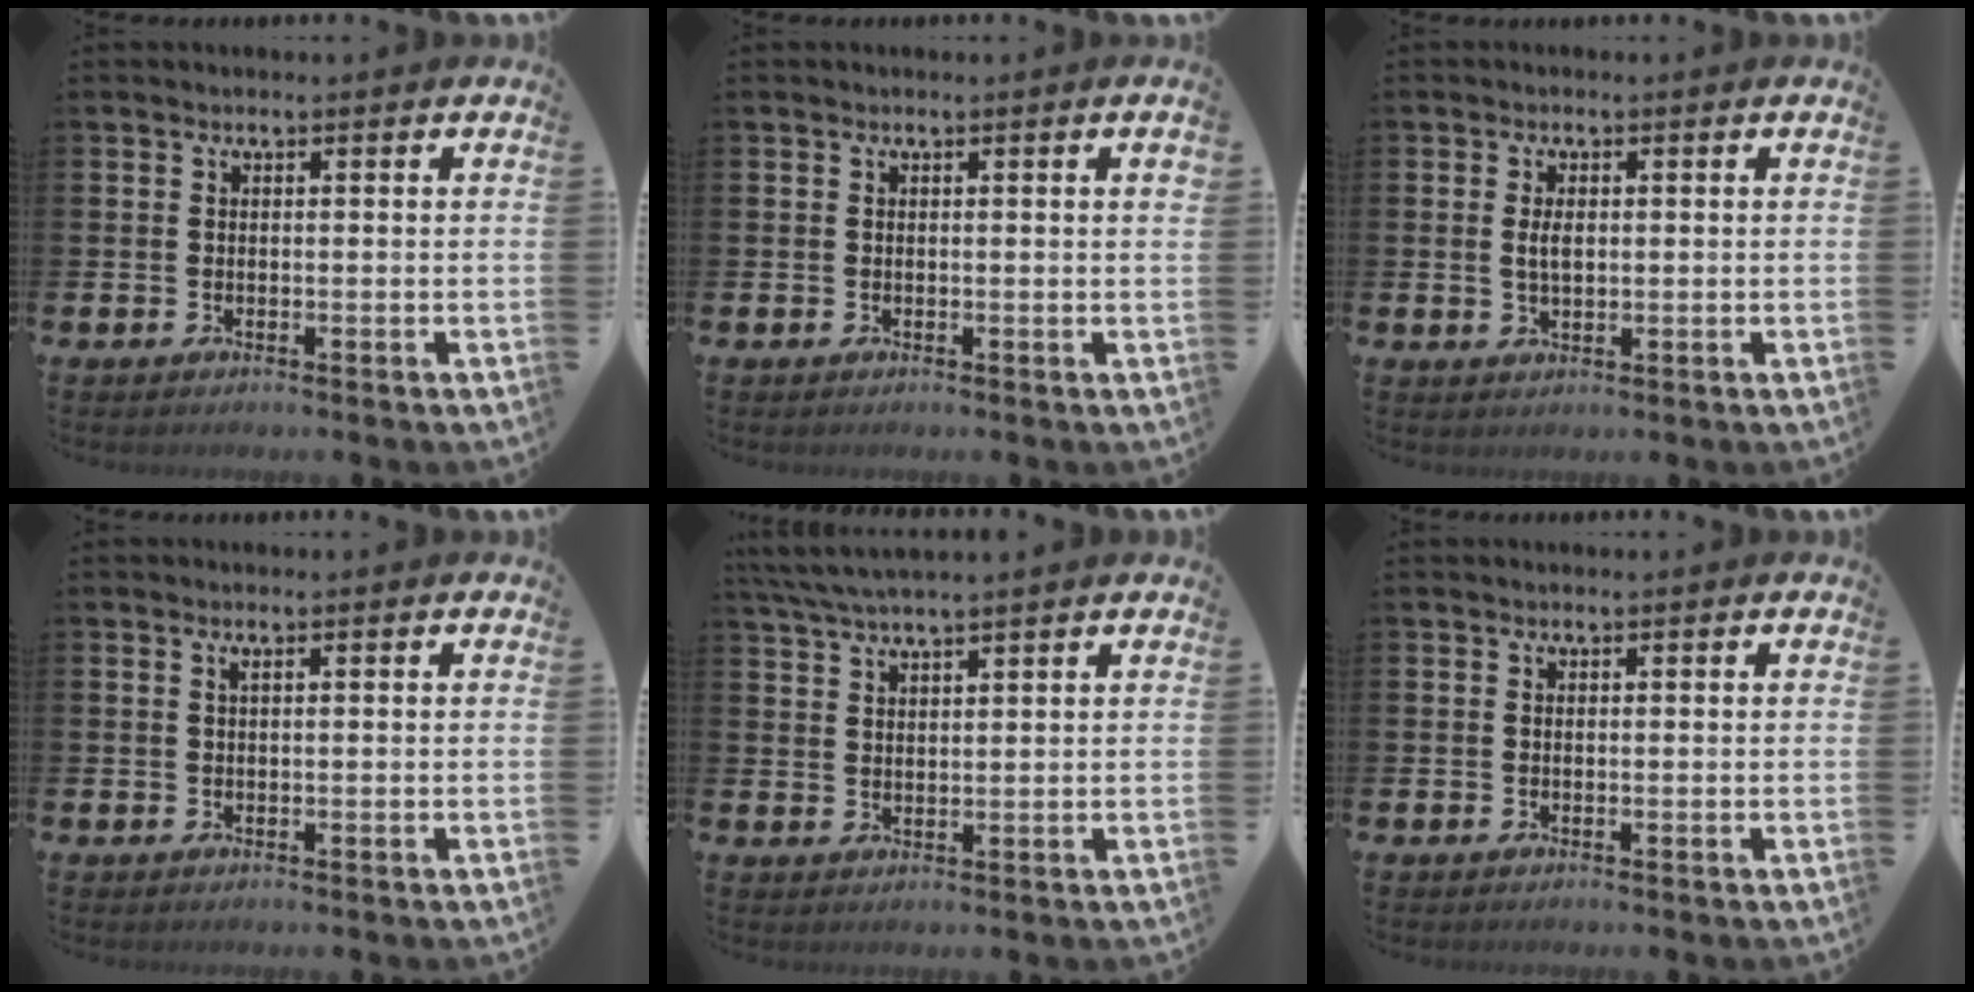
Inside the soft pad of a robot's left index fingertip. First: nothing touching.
{"total": 0.9, "force": [0.1, -0.1, 0.9], "torque": [-0.022, 0.004, 0.002]}
{"total": 2.5, "force": [0.3, 1.2, 2.1], "torque": [-0.035, 0.004, 0.002]}
{"total": 0.5, "force": [0.2, 0.0, 0.5], "torque": [-0.007, 0.000, 0.003]}
{"total": 4.2, "force": [3.8, 0.0, 1.7], "torque": [-0.049, -0.009, 0.071]}
{"total": 0.0}